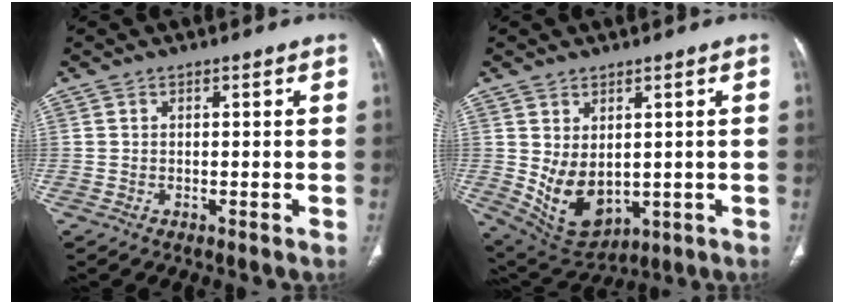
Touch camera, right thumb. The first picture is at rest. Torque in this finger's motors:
{"motor_torque": [-0.78, 1.07, 0.60, 0.68, 0.18]}